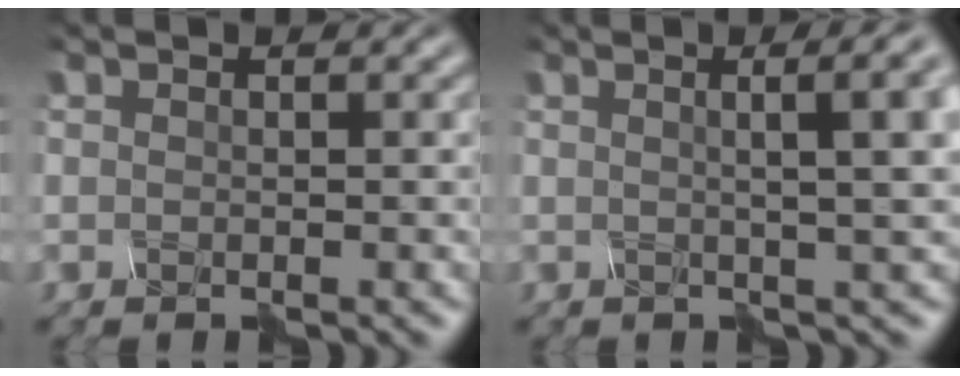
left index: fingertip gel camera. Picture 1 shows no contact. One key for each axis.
{"total": 7.3, "fx": 1.7, "fy": 2.0, "fz": 6.8, "tx": -0.052, "ty": 0.037, "tz": 0.020}